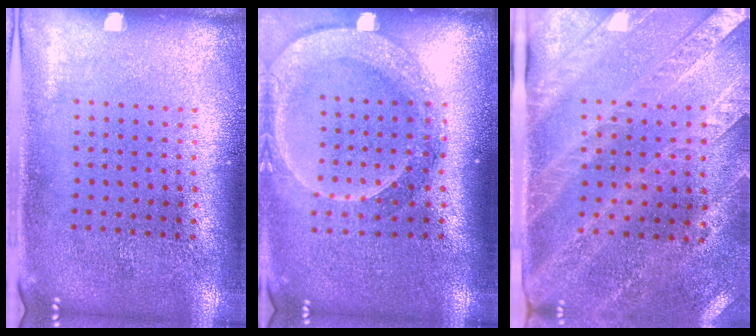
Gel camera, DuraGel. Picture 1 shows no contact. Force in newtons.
{"total": 2.4, "press": 1.9, "slide": 1.4}
{"total": 2.7, "press": 2.4, "slide": 1.2}